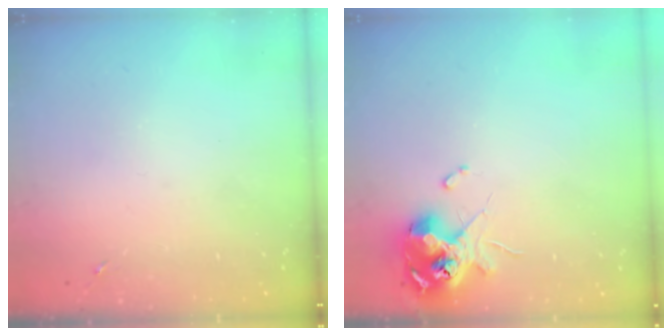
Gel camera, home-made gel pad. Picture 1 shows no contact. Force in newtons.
{"total": 12.0, "press": 11.8, "slide": 1.6}